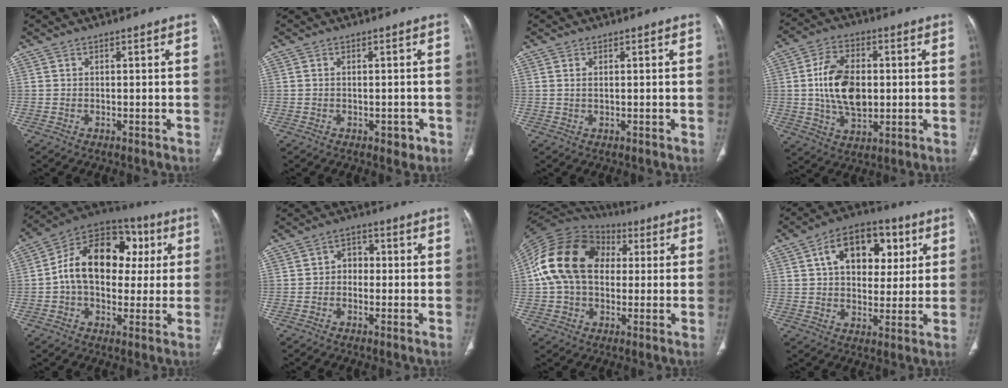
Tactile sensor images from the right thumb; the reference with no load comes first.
{"total": 2.1, "force": [-0.8, 1.3, 1.4], "torque": [-0.009, 0.003, -0.006]}
{"total": 1.0, "force": [0.3, 0.5, 0.9], "torque": [-0.023, 0.003, 0.010]}
{"total": 13.2, "force": [0.5, 8.3, 10.2], "torque": [-0.167, 0.003, 0.014]}
{"total": 19.2, "force": [2.5, 13.4, 13.5], "torque": [-0.182, 0.033, 0.029]}
{"total": 3.6, "force": [-0.3, 3.0, 2.0], "torque": [-0.006, 0.016, -0.016]}
{"total": 19.1, "force": [2.5, 14.0, 12.8], "torque": [-0.240, 0.034, 0.036]}
{"total": 15.1, "force": [4.8, 9.9, 10.4], "torque": [-0.116, 0.004, 0.073]}